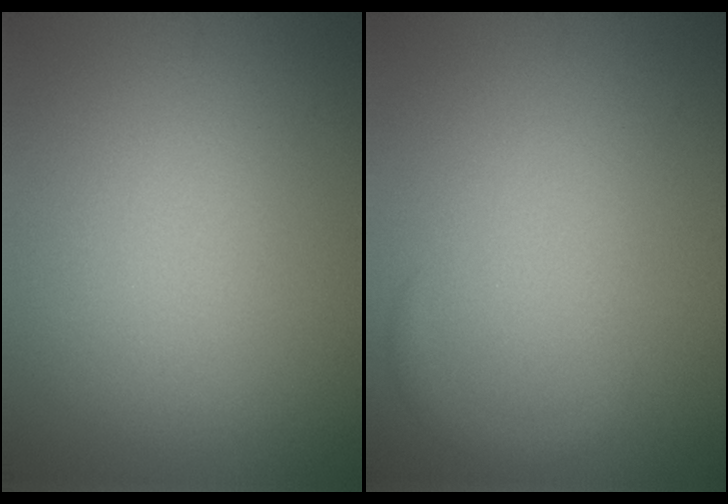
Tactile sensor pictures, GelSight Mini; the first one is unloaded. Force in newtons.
{"total": 1.1, "press": 1.1, "slide": 0.1}